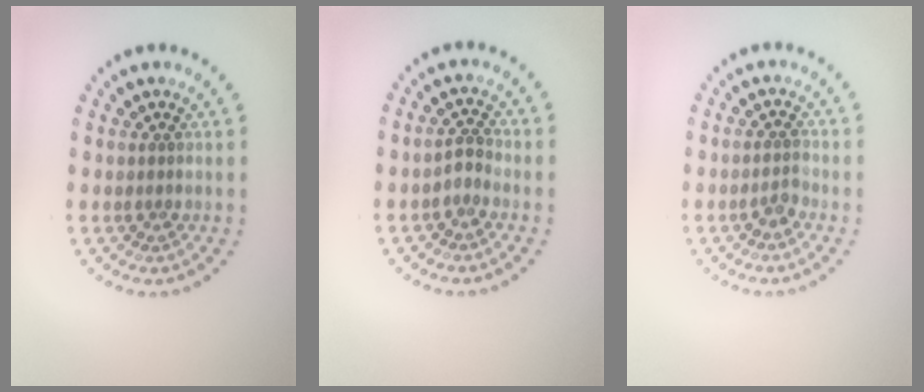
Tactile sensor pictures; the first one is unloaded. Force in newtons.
{"total": 1.2, "press": 0.9, "slide": 0.8}
{"total": 1.2, "press": 1.0, "slide": 0.7}